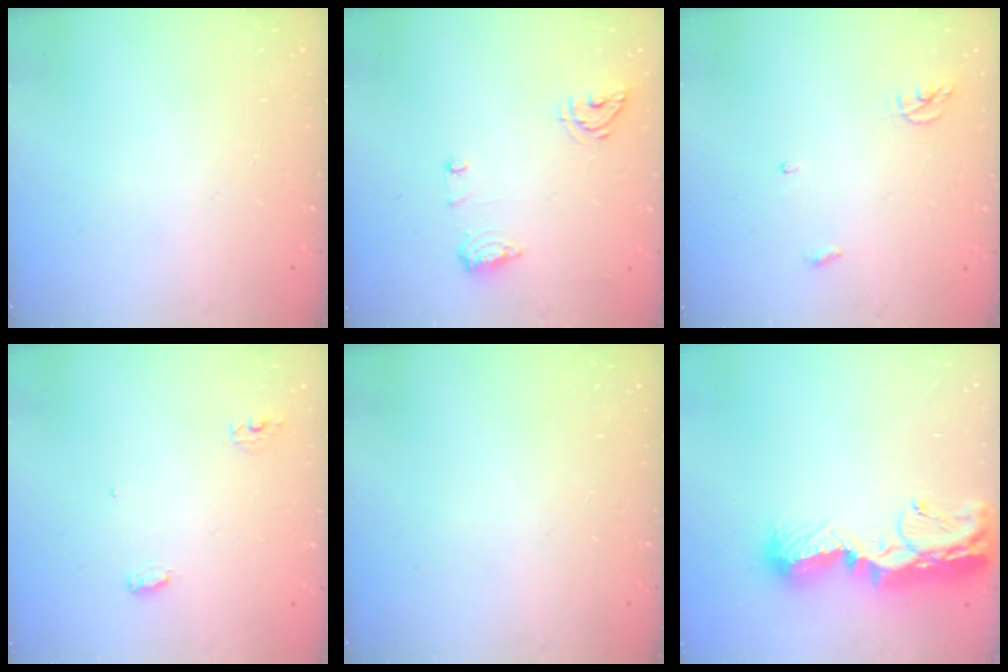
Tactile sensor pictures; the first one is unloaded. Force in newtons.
{"total": 9.2, "press": 9.0, "slide": 2.1}
{"total": 3.5, "press": 3.5, "slide": 0.3}
{"total": 5.2, "press": 4.4, "slide": 2.7}
{"total": 0.0}
{"total": 15.0, "press": 15.0, "slide": 1.2}